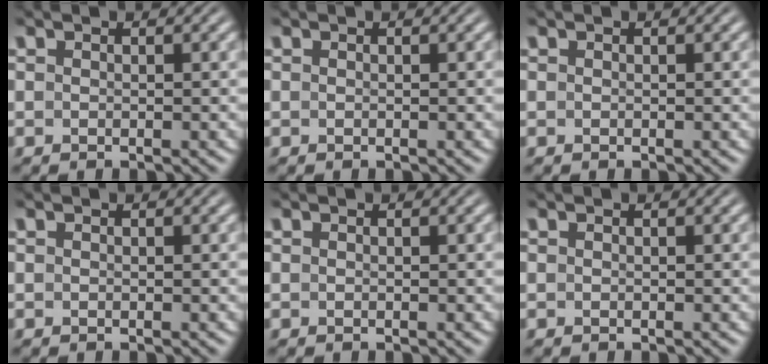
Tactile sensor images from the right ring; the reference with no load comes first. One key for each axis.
{"total": 0.0}
{"total": 0.0}
{"total": 0.0}
{"total": 0.0}
{"total": 0.0}